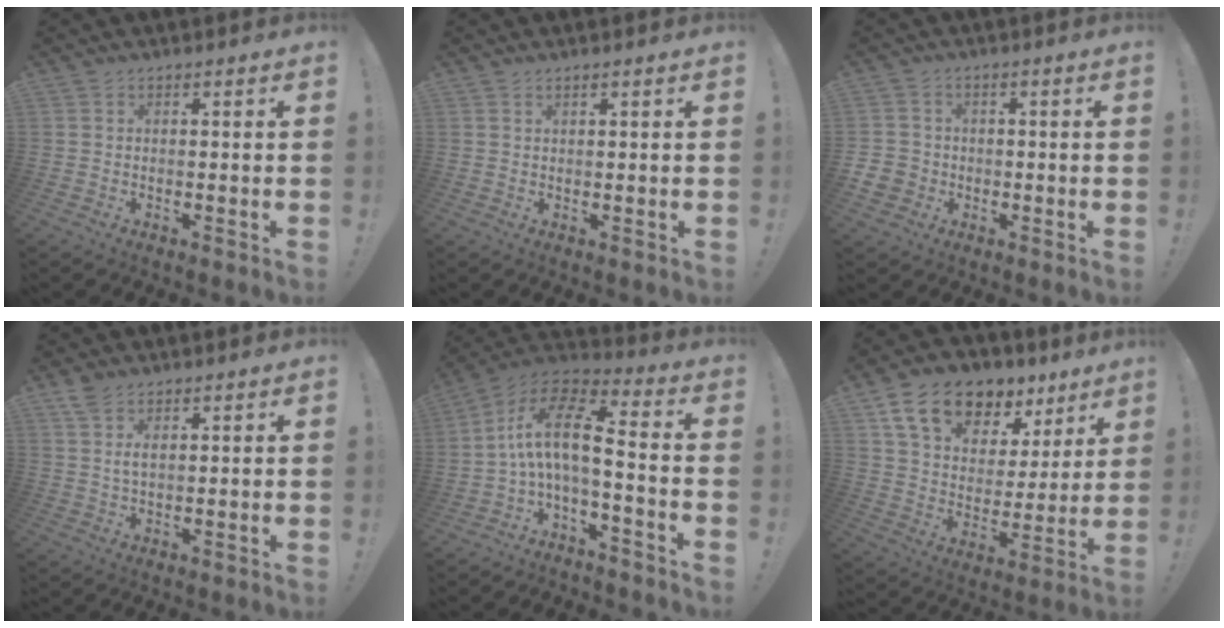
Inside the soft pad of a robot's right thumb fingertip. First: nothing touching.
{"total": 0.8, "force": [0.6, 0.0, 0.6], "torque": [-0.006, -0.002, 0.010]}
{"total": 5.3, "force": [-1.3, 4.8, 1.6], "torque": [-0.034, 0.015, -0.025]}
{"total": 3.9, "force": [2.2, 1.8, 2.7], "torque": [-0.045, -0.008, 0.040]}
{"total": 13.6, "force": [0.3, 4.9, 12.7], "torque": [-0.228, 0.003, -0.001]}
{"total": 16.3, "force": [10.8, 9.1, 8.0], "torque": [-0.135, -0.062, 0.197]}